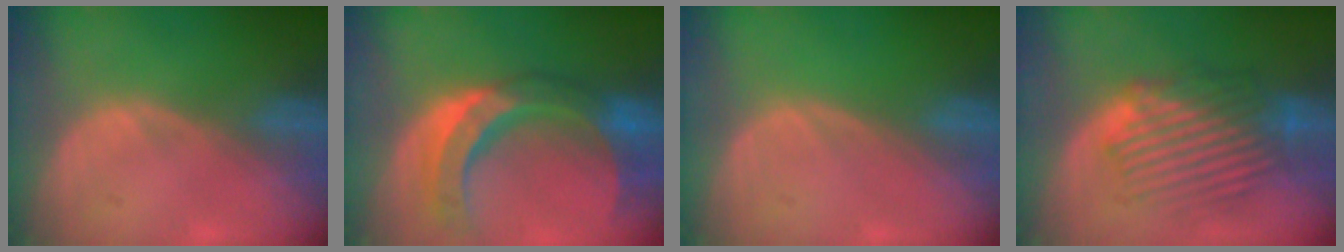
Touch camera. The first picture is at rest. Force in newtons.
{"total": 11.4, "press": 9.6, "slide": 6.1}
{"total": 0.0}
{"total": 8.9, "press": 8.6, "slide": 2.3}